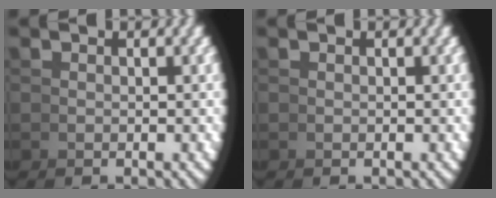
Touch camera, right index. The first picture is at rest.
{"total": 0.0}